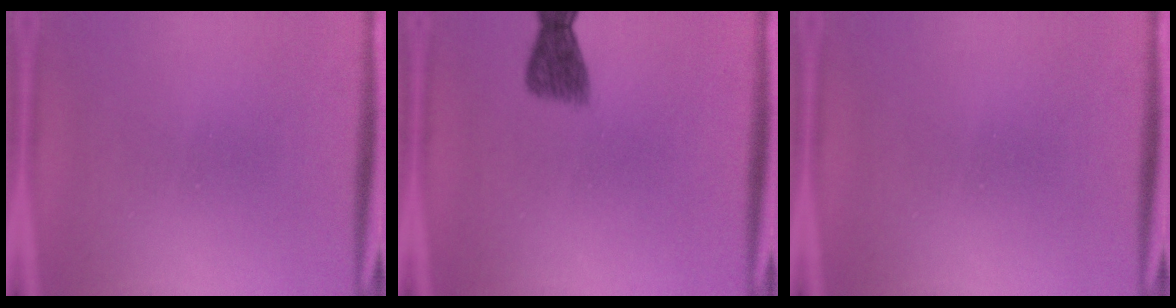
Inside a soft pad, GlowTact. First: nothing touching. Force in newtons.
{"total": 2.7}
{"total": 0.0}